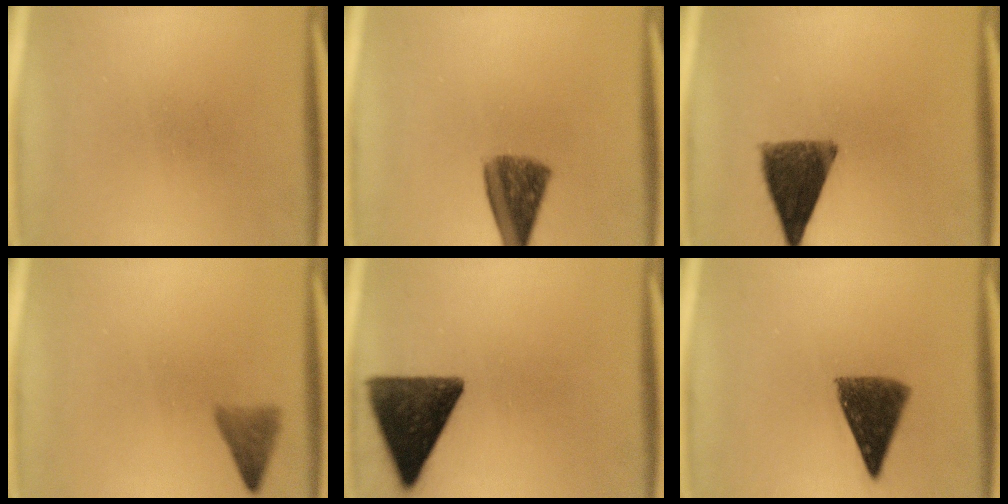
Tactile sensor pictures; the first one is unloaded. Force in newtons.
{"total": 8.4}
{"total": 10.3}
{"total": 2.8}
{"total": 13.2}
{"total": 9.5}